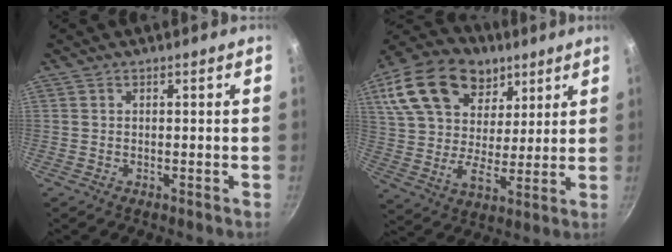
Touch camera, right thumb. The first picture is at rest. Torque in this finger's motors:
{"motor_torque": [0.12, 4.16, 1.38, 0.18, 0.21]}